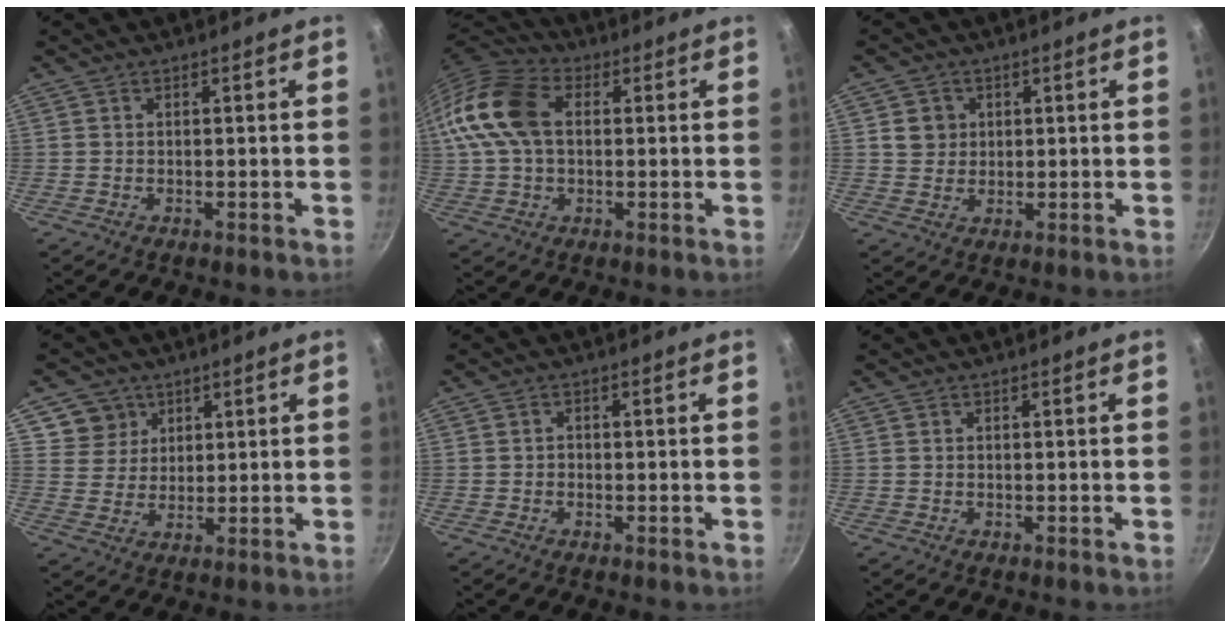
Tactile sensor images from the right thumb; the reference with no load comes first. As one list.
[{"total": 14.1, "force": [1.9, 9.4, 10.4], "torque": [-0.195, 0.026, 0.018]}, {"total": 4.2, "force": [1.1, 3.9, 1.1], "torque": [0.007, 0.003, 0.019]}, {"total": 6.1, "force": [3.2, 5.2, 0.5], "torque": [0.027, -0.004, 0.057]}, {"total": 0.9, "force": [-0.3, 0.7, 0.3], "torque": [-0.006, 0.002, -0.007]}, {"total": 0.0}]